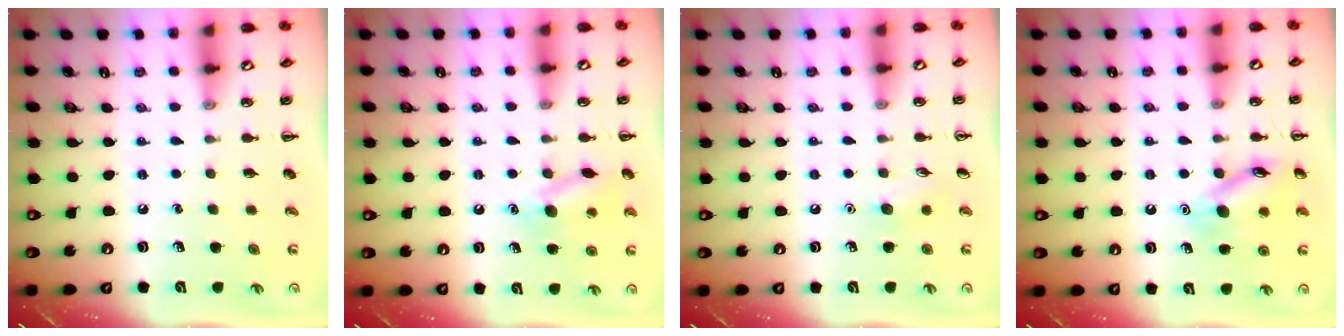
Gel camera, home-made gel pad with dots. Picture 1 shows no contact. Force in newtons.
{"total": 11.1, "press": 11.0, "slide": 1.7}
{"total": 6.6, "press": 6.3, "slide": 1.9}
{"total": 12.7, "press": 12.7, "slide": 0.7}